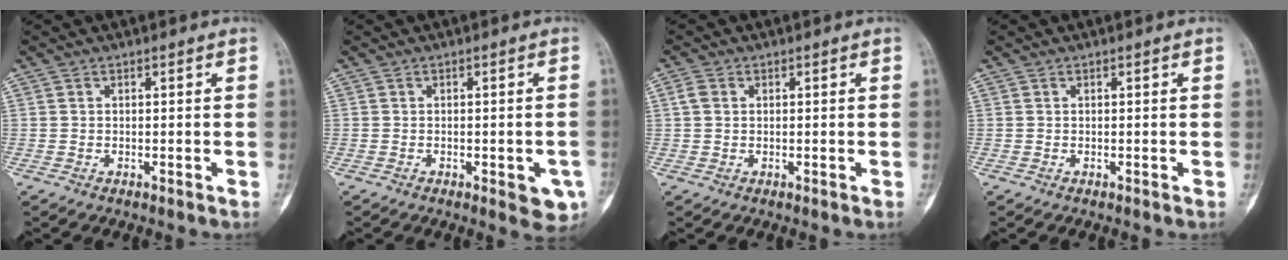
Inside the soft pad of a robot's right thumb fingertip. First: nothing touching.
{"total": 5.2, "force": [-1.9, 2.0, 4.4], "torque": [-0.039, 0.003, -0.015]}
{"total": 2.0, "force": [0.4, 1.6, 1.2], "torque": [-0.020, 0.004, 0.006]}
{"total": 0.0}